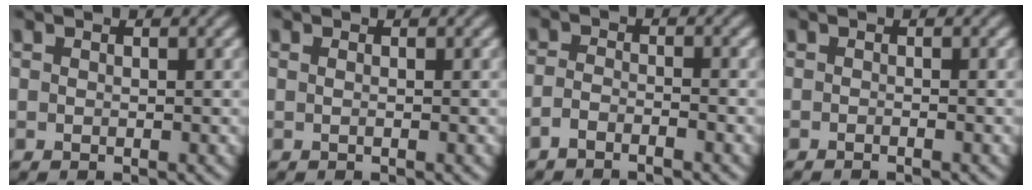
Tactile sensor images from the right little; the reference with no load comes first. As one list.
[{"total": 0.6, "force": [-0.2, -0.5, 0.4], "torque": [-0.004, -0.002, -0.001]}, {"total": 2.0, "force": [-1.8, 0.1, 0.8], "torque": [-0.012, -0.008, -0.032]}, {"total": 0.8, "force": [-0.6, -0.4, 0.0], "torque": [0.002, -0.001, -0.011]}]